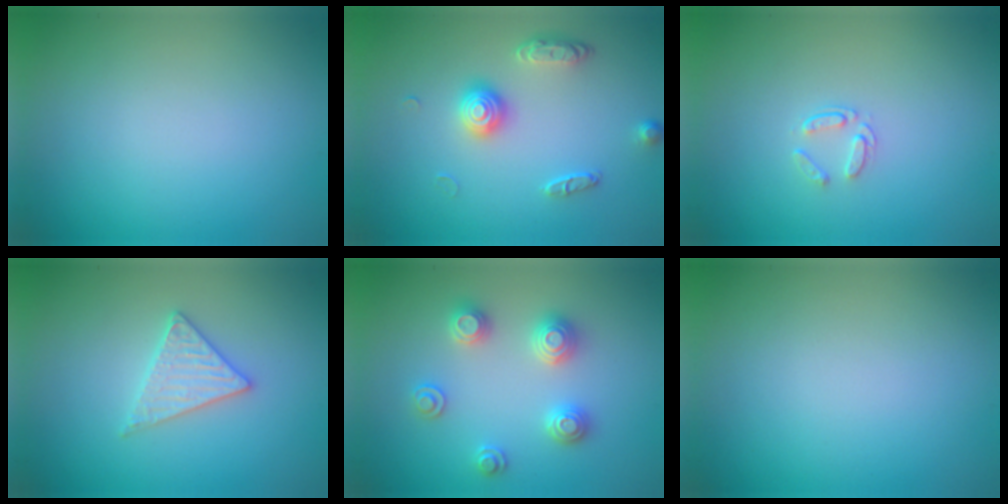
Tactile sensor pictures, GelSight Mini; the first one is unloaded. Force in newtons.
{"total": 2.6, "press": 2.2, "slide": 1.5}
{"total": 1.1, "press": 0.7, "slide": 0.9}
{"total": 2.6, "press": 2.6, "slide": 0.3}
{"total": 3.4, "press": 3.4, "slide": 0.5}
{"total": 0.0}